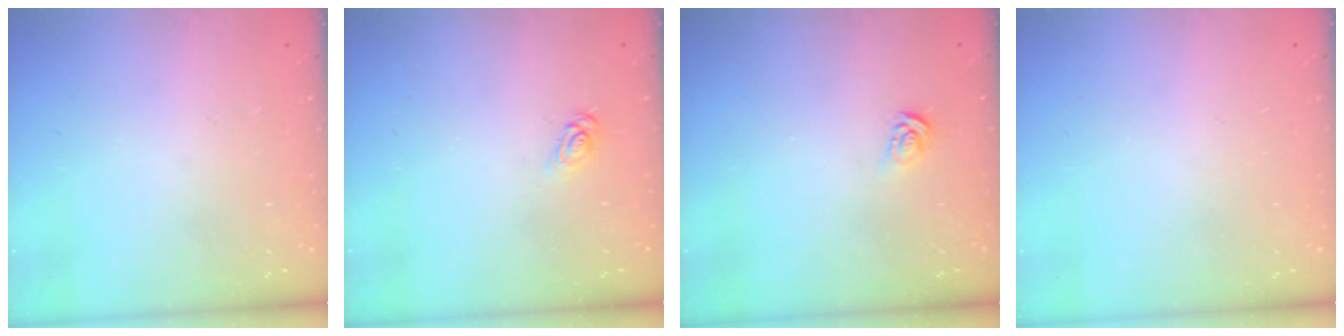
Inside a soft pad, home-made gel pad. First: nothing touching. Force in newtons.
{"total": 3.3, "press": 3.3, "slide": 0.1}
{"total": 3.8, "press": 3.8, "slide": 0.4}
{"total": 0.0}